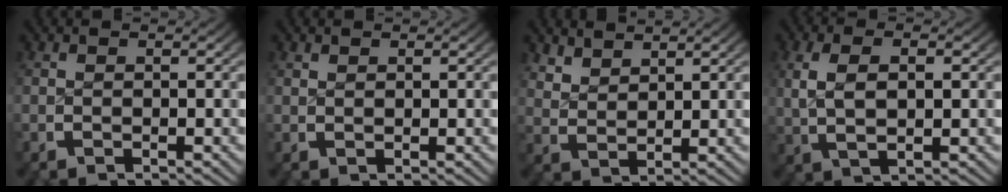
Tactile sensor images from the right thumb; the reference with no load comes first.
{"total": 0.7, "force": [0.7, -0.1, 0.0], "torque": [0.002, 0.000, 0.017]}
{"total": 2.7, "force": [2.5, 0.9, 0.8], "torque": [-0.012, -0.003, 0.057]}
{"total": 4.6, "force": [0.9, 2.5, 3.7], "torque": [-0.078, 0.000, 0.026]}